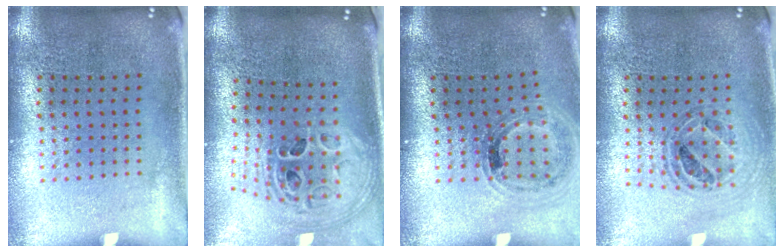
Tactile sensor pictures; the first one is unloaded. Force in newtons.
{"total": 2.0, "press": 1.6, "slide": 1.2}
{"total": 1.0, "press": 1.0, "slide": 0.2}
{"total": 0.8, "press": 0.7, "slide": 0.3}